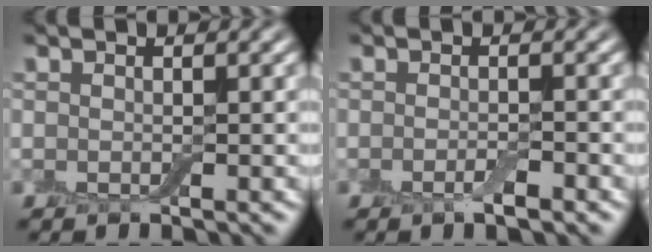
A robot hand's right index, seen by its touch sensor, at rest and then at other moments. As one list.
[{"total": 1.4, "force": [-0.8, 0.3, 1.2], "torque": [-0.020, -0.004, -0.014]}]